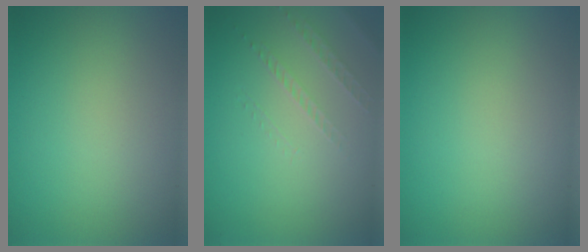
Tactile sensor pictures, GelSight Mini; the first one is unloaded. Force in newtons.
{"total": 1.1, "press": 0.6, "slide": 0.9}
{"total": 0.0}